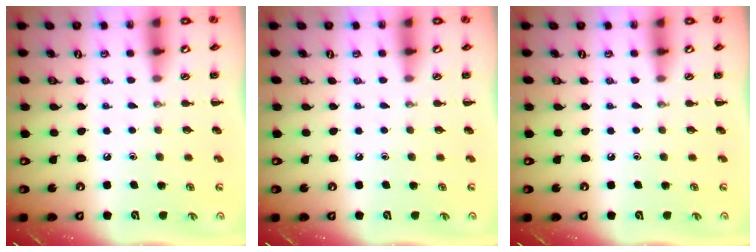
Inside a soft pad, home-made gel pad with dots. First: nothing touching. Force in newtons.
{"total": 0.0}
{"total": 0.0}